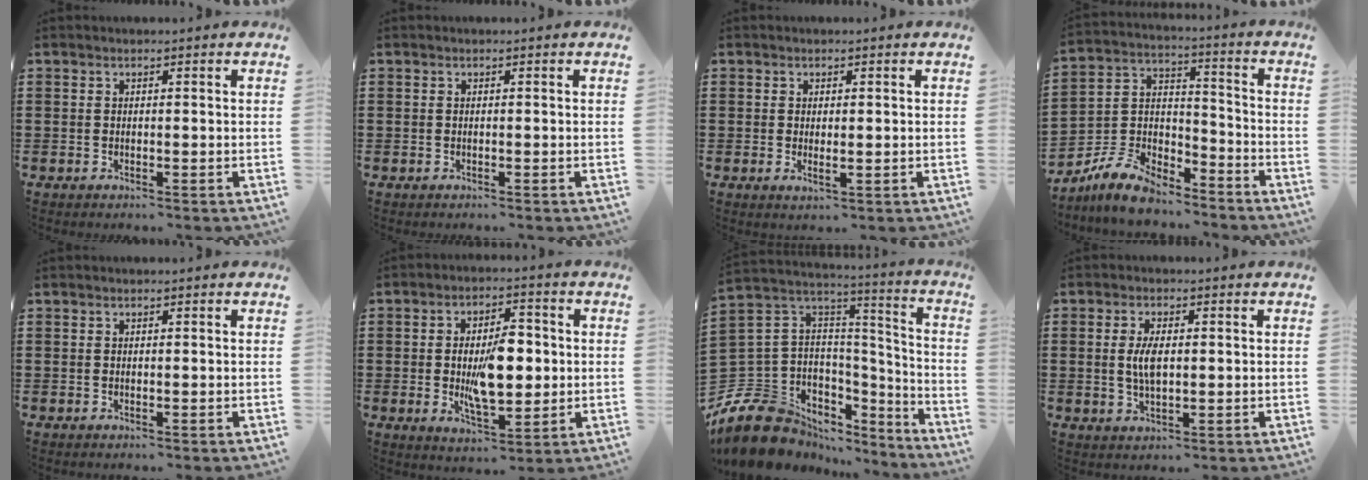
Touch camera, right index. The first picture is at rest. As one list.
[{"total": 0.0}, {"total": 1.3, "force": [0.2, 0.6, 1.2], "torque": [-0.023, 0.002, 0.003]}, {"total": 8.0, "force": [-7.1, 2.7, 2.6], "torque": [-0.079, 0.015, -0.145]}, {"total": 0.0}, {"total": 8.9, "force": [-0.2, 4.3, 7.8], "torque": [-0.137, 0.001, -0.010]}, {"total": 12.5, "force": [-8.4, 8.4, 3.9], "torque": [-0.123, 0.011, -0.156]}, {"total": 4.5, "force": [0.3, 2.0, 4.0], "torque": [-0.089, 0.004, 0.001]}]